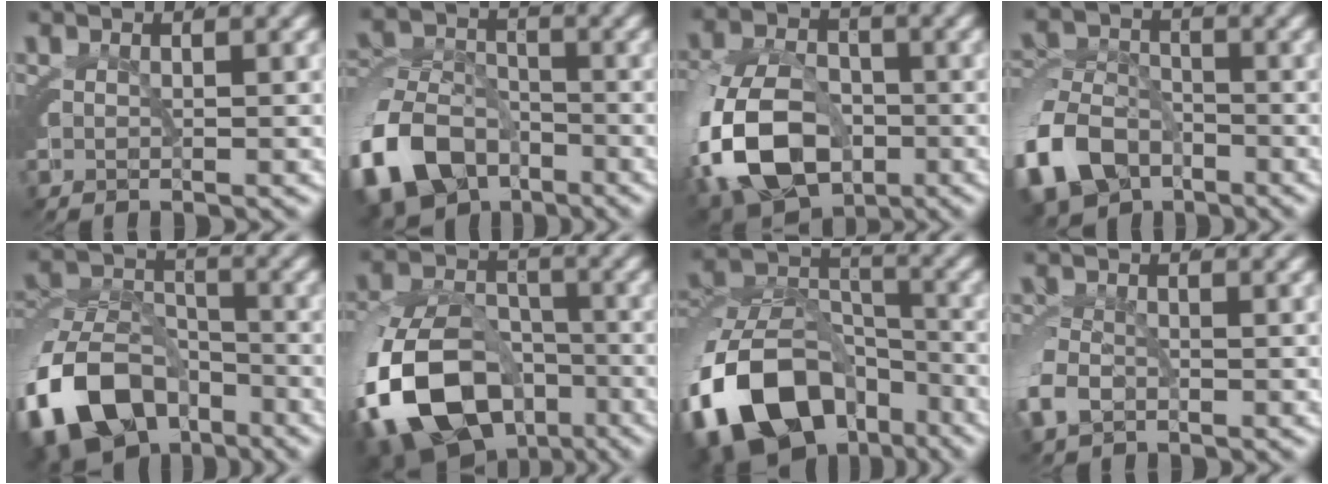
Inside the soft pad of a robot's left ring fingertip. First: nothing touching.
{"total": 9.5, "force": [-4.8, 6.9, 4.3], "torque": [-0.095, -0.042, -0.075]}
{"total": 10.5, "force": [-3.0, 7.5, 6.8], "torque": [-0.150, -0.044, -0.034]}
{"total": 8.0, "force": [-3.8, 6.0, 3.6], "torque": [-0.088, -0.035, -0.061]}
{"total": 11.8, "force": [-5.8, 8.2, 6.1], "torque": [-0.125, -0.050, -0.085]}
{"total": 13.7, "force": [-6.0, 9.6, 7.6], "torque": [-0.168, -0.073, -0.074]}
{"total": 15.0, "force": [-6.7, 10.2, 8.7], "torque": [-0.171, -0.056, -0.093]}
{"total": 2.6, "force": [-1.1, 1.9, 1.5], "torque": [-0.050, -0.012, -0.014]}